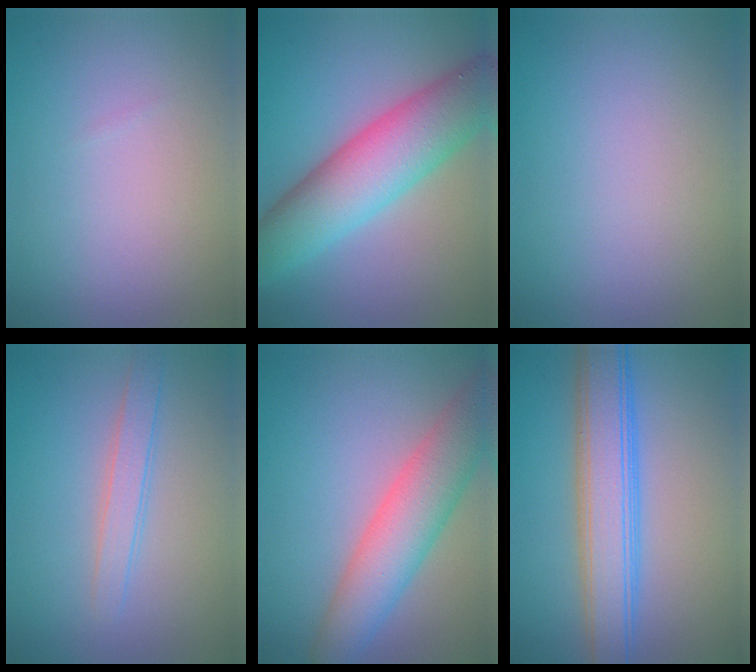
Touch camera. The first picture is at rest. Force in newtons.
{"total": 9.4, "press": 9.4, "slide": 0.1}
{"total": 0.0}
{"total": 2.1, "press": 2.1, "slide": 0.0}
{"total": 6.9, "press": 6.9, "slide": 0.3}
{"total": 6.6, "press": 6.6, "slide": 0.2}